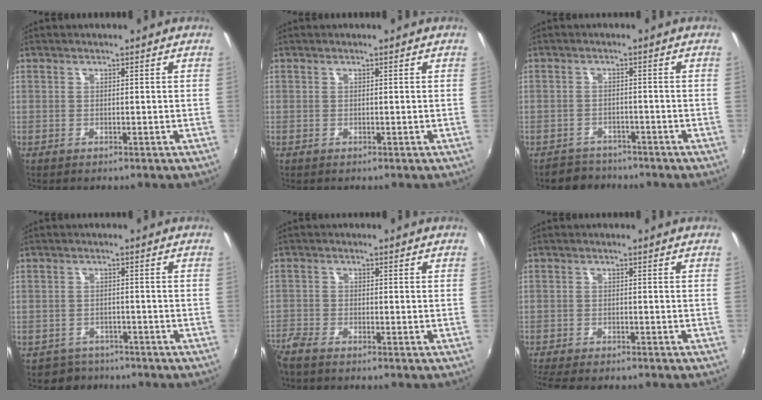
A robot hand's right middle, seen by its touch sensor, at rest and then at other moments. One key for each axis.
{"total": 0.0}
{"total": 4.6, "fx": -4.0, "fy": 2.3, "fz": 0.0, "tx": -0.016, "ty": 0.006, "tz": -0.067}
{"total": 4.3, "fx": -3.5, "fy": 2.5, "fz": -0.3, "tx": -0.009, "ty": 0.003, "tz": -0.057}
{"total": 4.7, "fx": -4.3, "fy": 0.7, "fz": 1.9, "tx": -0.057, "ty": -0.018, "tz": -0.086}
{"total": 7.4, "fx": -6.5, "fy": 1.2, "fz": 3.3, "tx": -0.084, "ty": -0.029, "tz": -0.108}